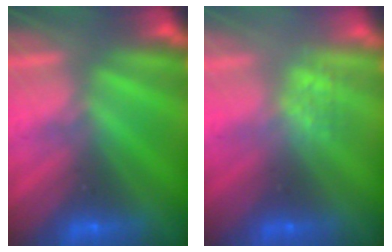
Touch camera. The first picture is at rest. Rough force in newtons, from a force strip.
{"total": 2.6}